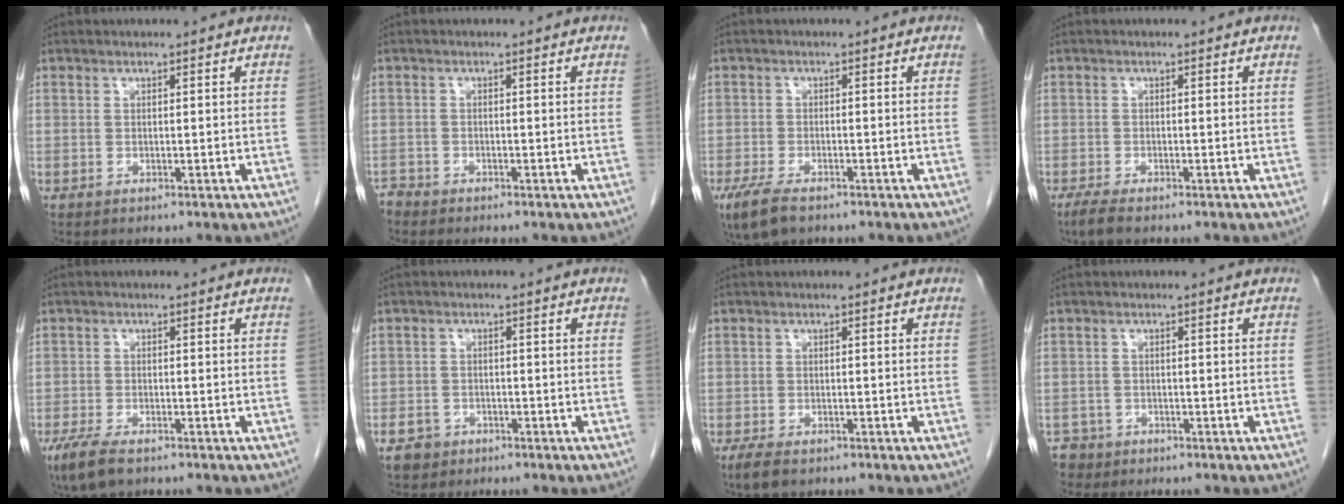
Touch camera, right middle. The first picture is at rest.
{"total": 1.2, "force": [-1.2, 0.1, -0.3], "torque": [0.004, -0.003, -0.024]}
{"total": 5.6, "force": [-3.9, 1.9, 3.5], "torque": [-0.074, -0.012, -0.066]}
{"total": 2.7, "force": [-2.1, 0.5, 1.7], "torque": [-0.042, -0.009, -0.038]}
{"total": 5.7, "force": [-4.0, 1.9, 3.6], "torque": [-0.075, -0.012, -0.068]}
{"total": 3.3, "force": [-2.1, 2.4, 0.6], "torque": [-0.014, 0.007, -0.033]}
{"total": 3.4, "force": [-2.4, 1.4, 2.0], "torque": [-0.044, -0.008, -0.037]}
{"total": 2.6, "force": [-1.8, 1.8, -0.4], "torque": [0.004, 0.006, -0.034]}